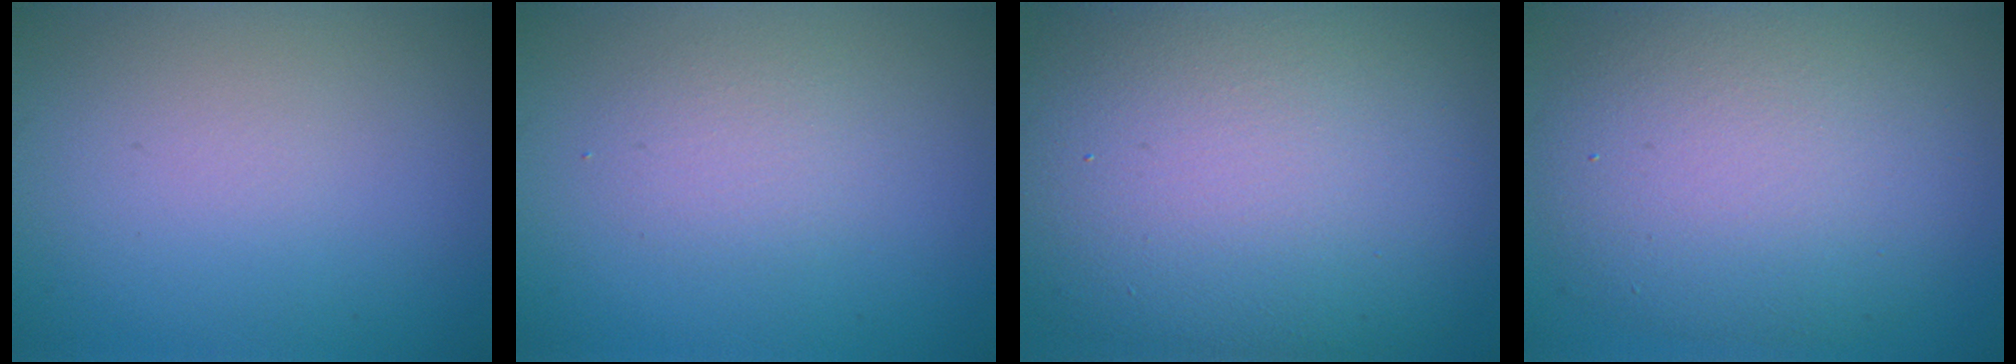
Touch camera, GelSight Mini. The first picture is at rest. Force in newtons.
{"total": 1.8, "press": 1.8, "slide": 0.0}
{"total": 16.3, "press": 16.2, "slide": 1.1}
{"total": 9.9, "press": 9.8, "slide": 0.8}